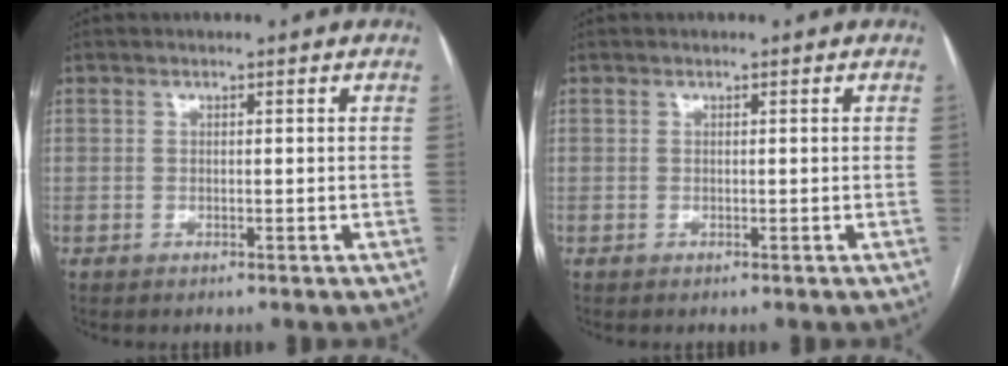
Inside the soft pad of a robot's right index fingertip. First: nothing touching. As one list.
[{"total": 0.0}]